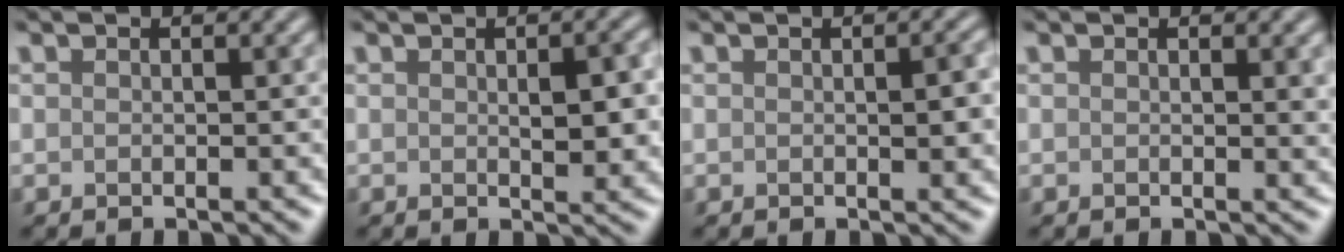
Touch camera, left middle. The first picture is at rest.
{"total": 3.2, "force": [0.2, 1.2, 2.9], "torque": [-0.042, -0.002, 0.005]}
{"total": 1.7, "force": [0.0, 0.4, 1.7], "torque": [-0.022, -0.002, 0.001]}
{"total": 1.0, "force": [0.4, 0.1, 0.9], "torque": [-0.008, -0.002, 0.006]}